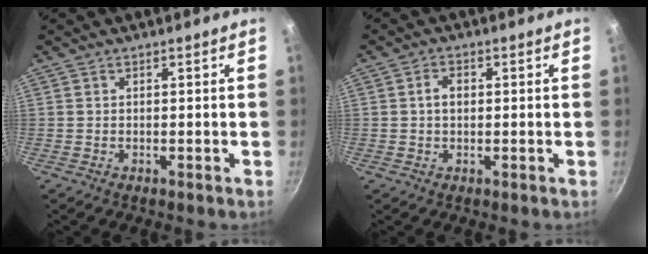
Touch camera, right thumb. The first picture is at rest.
{"total": 2.8, "force": [0.2, 2.0, 1.9], "torque": [-0.023, 0.008, 0.001]}